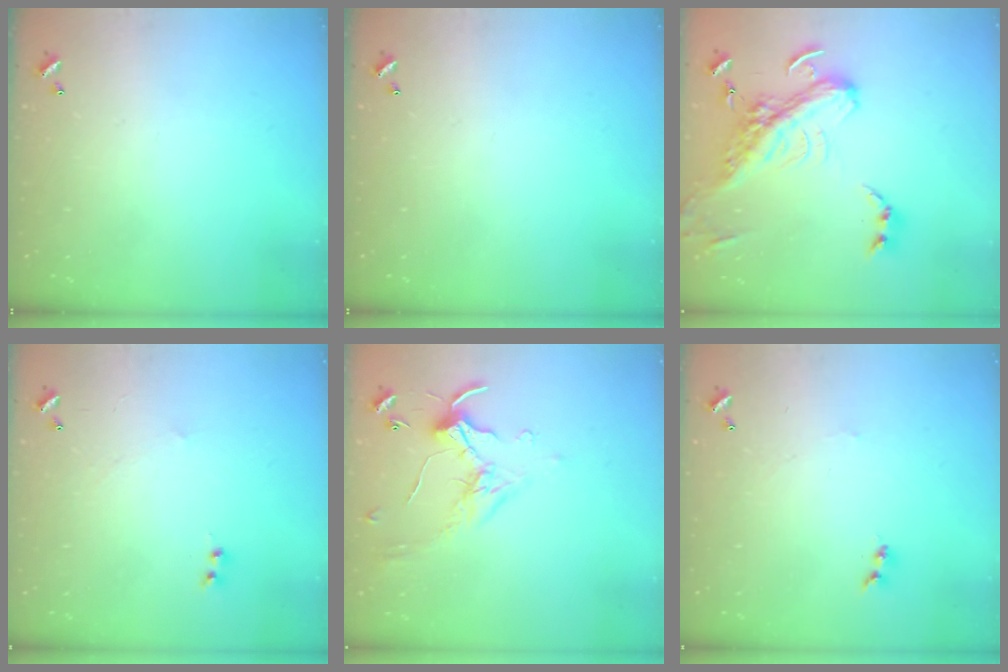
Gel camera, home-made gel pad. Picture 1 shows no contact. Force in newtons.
{"total": 0.0}
{"total": 9.5, "press": 9.3, "slide": 2.2}
{"total": 1.1, "press": 0.9, "slide": 0.6}
{"total": 0.0}
{"total": 1.1, "press": 0.9, "slide": 0.5}